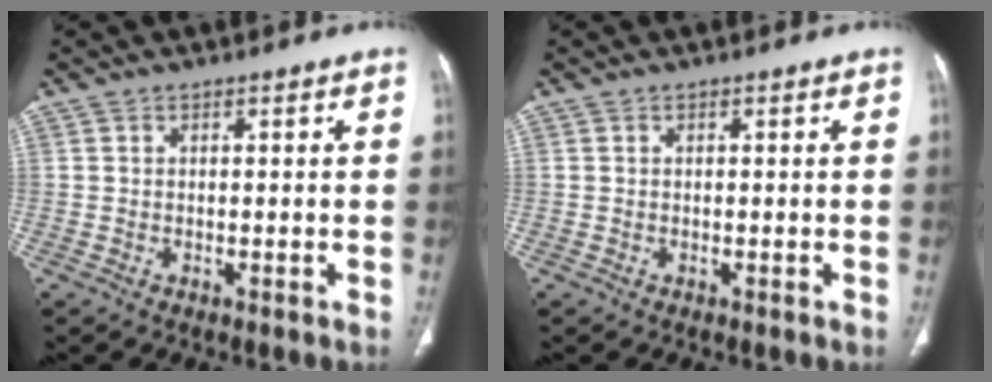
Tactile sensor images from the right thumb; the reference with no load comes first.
{"total": 0.0}